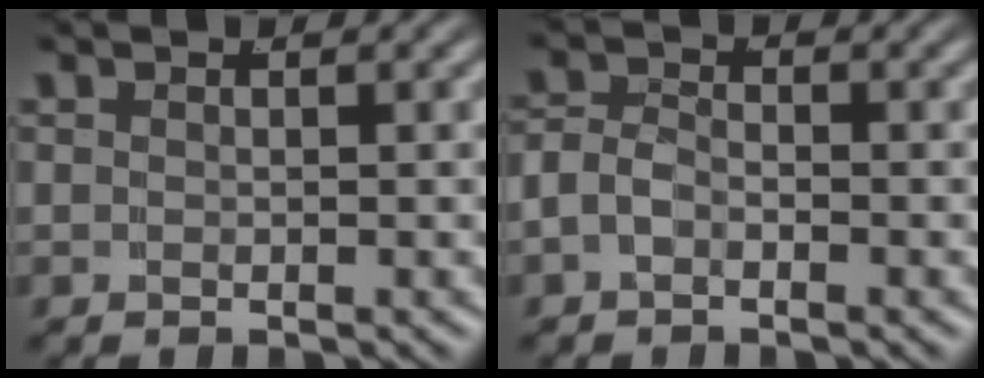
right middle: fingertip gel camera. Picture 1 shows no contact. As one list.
[{"total": 2.7, "force": [-0.9, 2.1, 1.4], "torque": [-0.042, -0.012, -0.013]}]